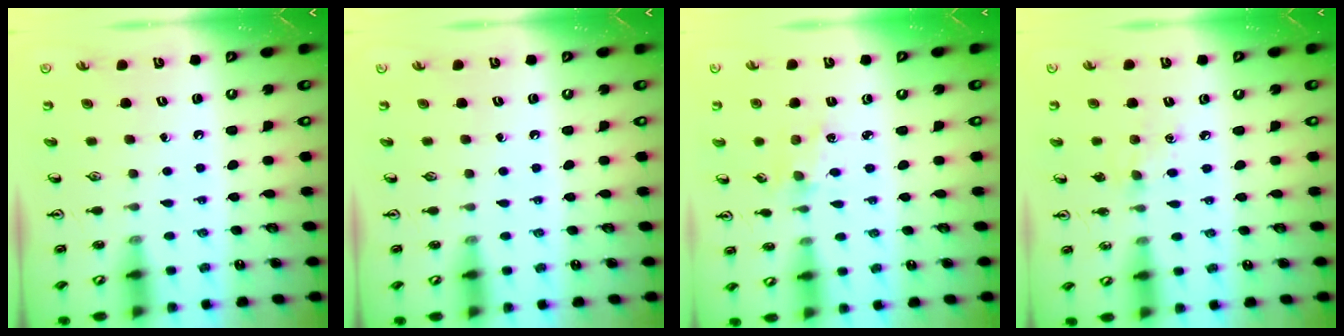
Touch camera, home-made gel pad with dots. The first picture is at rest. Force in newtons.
{"total": 0.0}
{"total": 1.3, "press": 1.3, "slide": 0.2}
{"total": 6.6, "press": 6.6, "slide": 0.8}